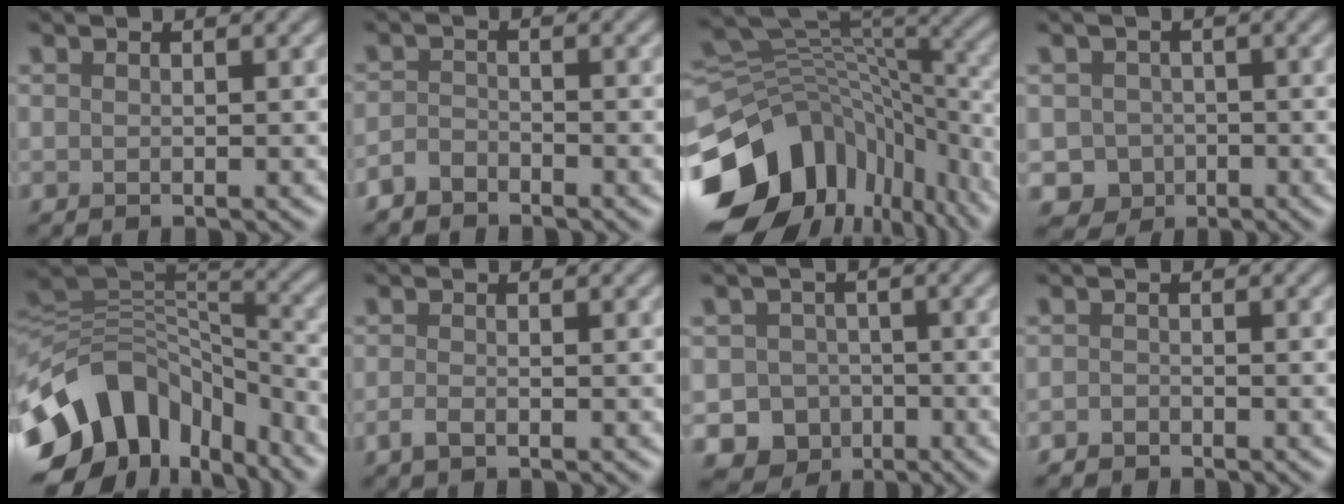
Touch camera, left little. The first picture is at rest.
{"total": 2.0, "force": [-1.8, 0.9, 0.3], "torque": [-0.006, 0.000, -0.042]}
{"total": 15.5, "force": [-6.9, 10.5, 9.0], "torque": [-0.191, -0.016, -0.106]}
{"total": 3.4, "force": [-1.3, 3.1, 0.5], "torque": [0.003, -0.002, -0.025]}
{"total": 13.1, "force": [-6.6, 8.9, 6.9], "torque": [-0.147, 0.007, -0.117]}
{"total": 1.3, "force": [-0.8, 0.6, 0.9], "torque": [-0.021, -0.003, -0.018]}
{"total": 9.0, "force": [-4.6, 7.5, 1.6], "torque": [0.002, -0.035, -0.087]}
{"total": 1.1, "force": [-0.9, 0.5, 0.1], "torque": [0.001, -0.001, -0.020]}